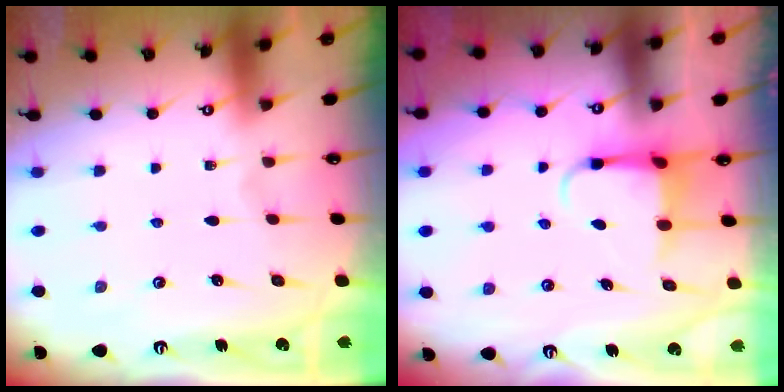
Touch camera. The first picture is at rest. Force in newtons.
{"total": 4.0, "press": 3.9, "slide": 0.4}